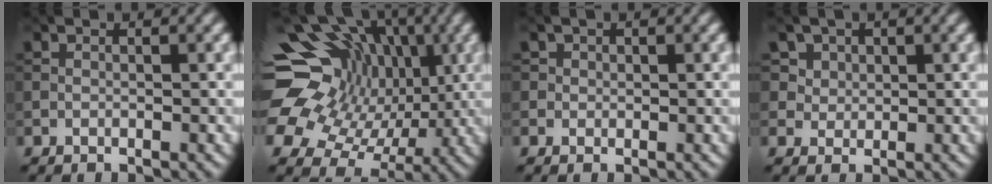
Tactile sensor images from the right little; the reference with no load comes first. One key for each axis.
{"total": 18.5, "fx": 2.8, "fy": 15.5, "fz": 9.6, "tx": -0.197, "ty": 0.046, "tz": 0.024}
{"total": 0.9, "fx": 0.4, "fy": 0.9, "fz": 0.1, "tx": 0.004, "ty": -0.004, "tz": 0.003}
{"total": 4.5, "fx": 2.3, "fy": 3.5, "fz": 1.6, "tx": -0.035, "ty": 0.006, "tz": 0.022}